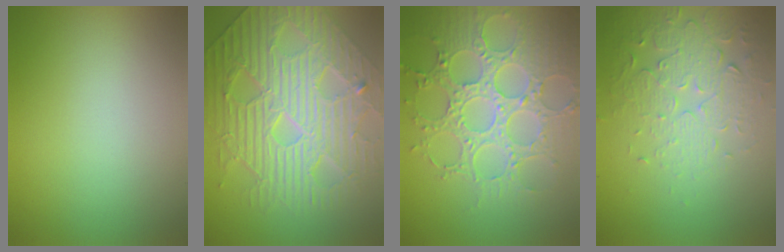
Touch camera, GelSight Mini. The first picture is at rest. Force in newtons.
{"total": 10.7, "press": 7.4, "slide": 7.7}
{"total": 7.5, "press": 6.0, "slide": 4.4}
{"total": 5.4, "press": 3.7, "slide": 3.9}